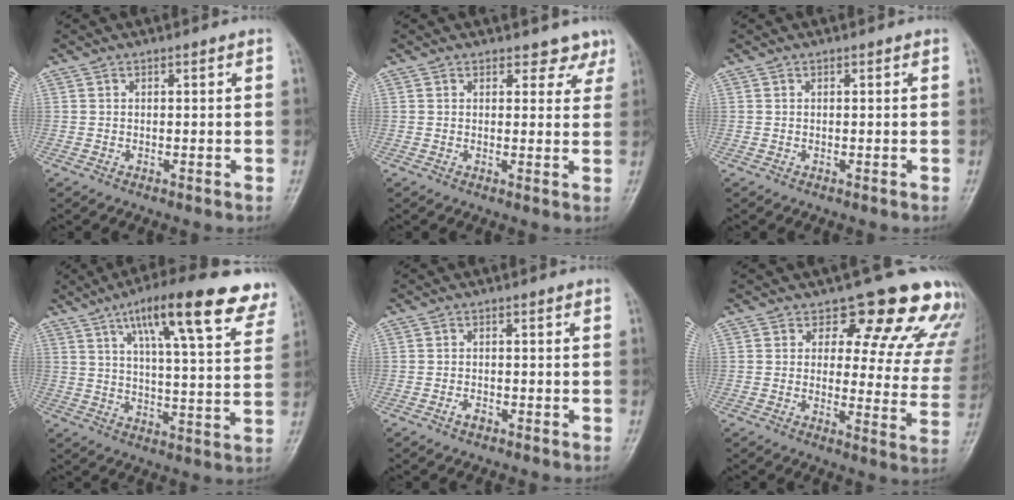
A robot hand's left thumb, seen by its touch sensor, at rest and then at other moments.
{"total": 3.5, "force": [2.9, 1.9, 0.3], "torque": [0.024, -0.020, 0.020]}
{"total": 0.0}
{"total": 19.6, "force": [11.8, 4.7, 14.9], "torque": [-0.196, -0.027, 0.168]}
{"total": 1.3, "force": [-0.9, 0.7, 0.7], "torque": [-0.012, 0.008, -0.016]}
{"total": 15.9, "force": [13.1, 6.8, 6.2], "torque": [-0.005, -0.085, 0.128]}